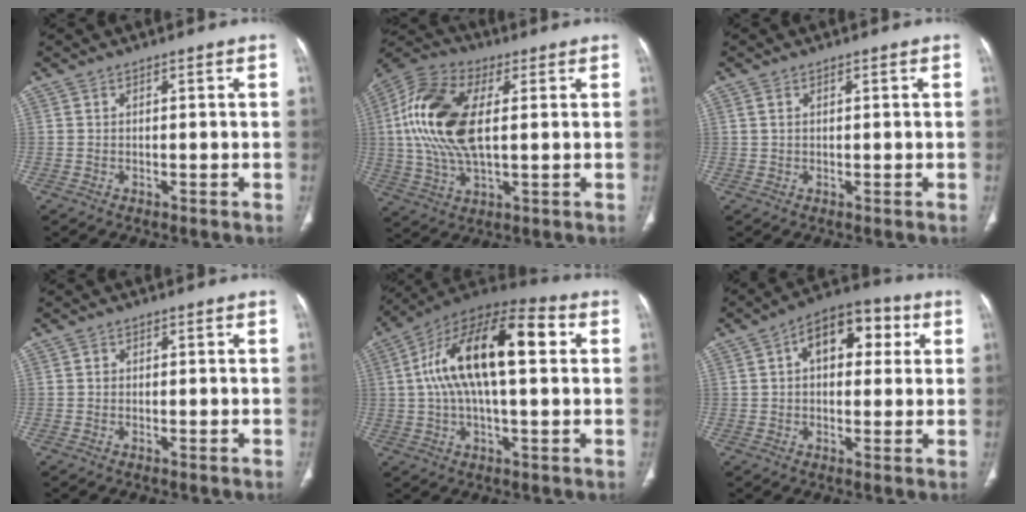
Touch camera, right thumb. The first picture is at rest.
{"total": 18.0, "force": [2.6, 9.0, 15.3], "torque": [-0.327, 0.010, 0.043]}
{"total": 1.0, "force": [0.4, 0.5, 0.7], "torque": [-0.022, 0.009, 0.011]}
{"total": 0.5, "force": [0.0, 0.5, 0.2], "torque": [0.000, 0.002, 0.000]}
{"total": 20.9, "force": [3.8, 8.7, 18.7], "torque": [-0.318, 0.036, 0.052]}
{"total": 12.1, "force": [3.3, 7.2, 9.2], "torque": [-0.100, 0.023, 0.041]}